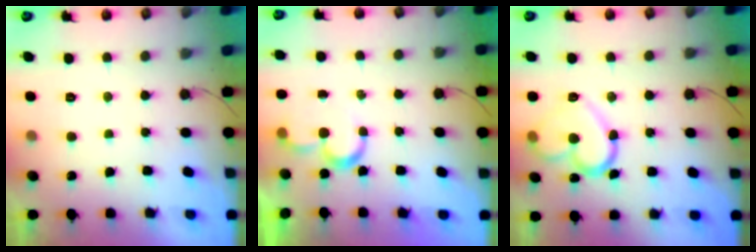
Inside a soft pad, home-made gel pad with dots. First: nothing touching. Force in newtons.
{"total": 5.1, "press": 5.1, "slide": 0.4}
{"total": 15.0, "press": 14.9, "slide": 1.5}